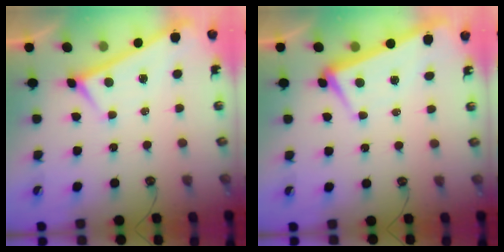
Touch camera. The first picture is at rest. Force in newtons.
{"total": 0.8, "press": 0.1, "slide": 0.8}